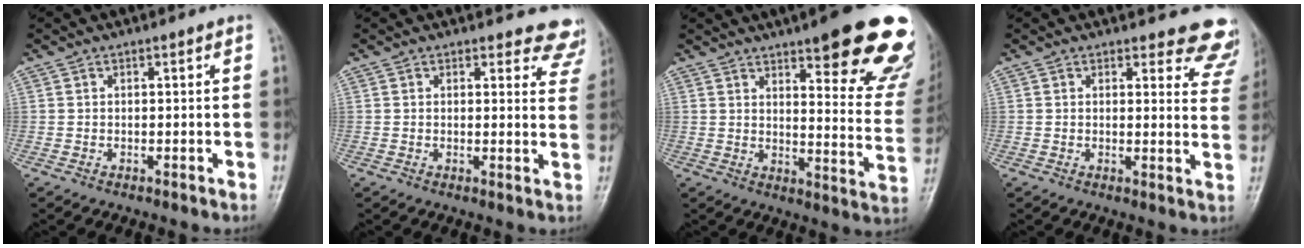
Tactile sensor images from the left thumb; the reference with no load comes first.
{"total": 7.5, "force": [6.9, 2.9, 0.4], "torque": [0.049, -0.039, 0.042]}
{"total": 22.8, "force": [14.4, 5.6, 16.8], "torque": [-0.178, -0.069, 0.180]}
{"total": 9.9, "force": [9.2, 3.4, 0.9], "torque": [0.045, -0.070, 0.065]}